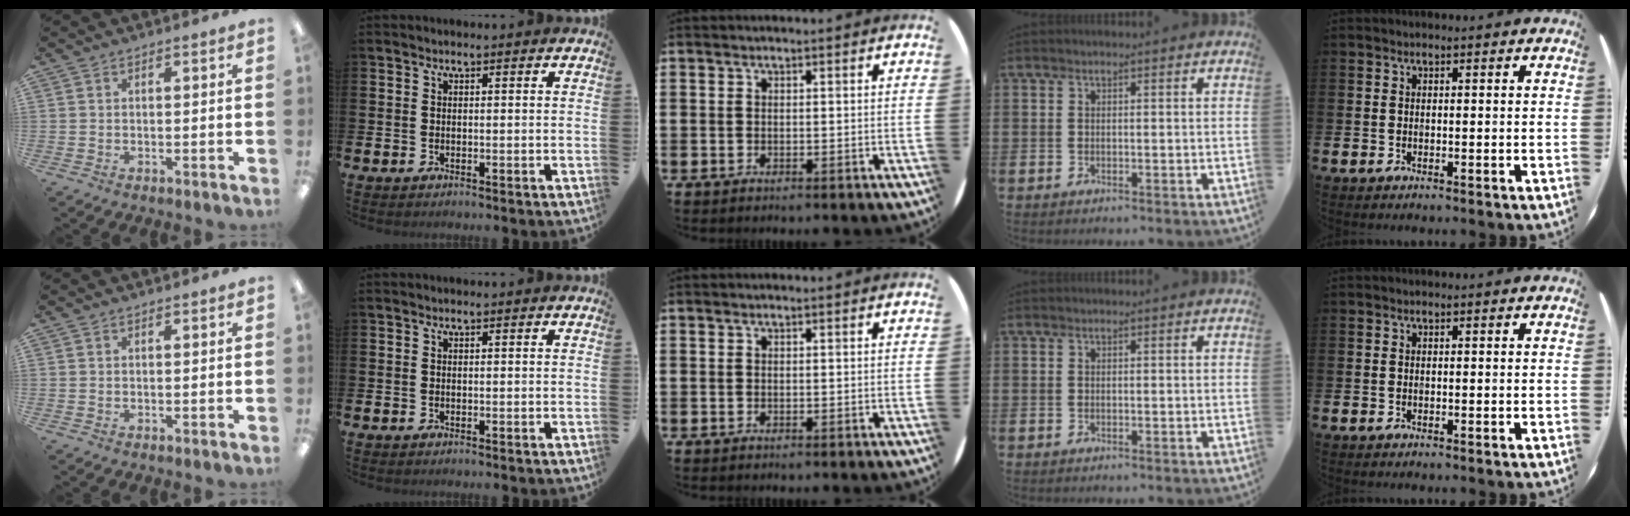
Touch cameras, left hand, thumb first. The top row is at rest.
{}